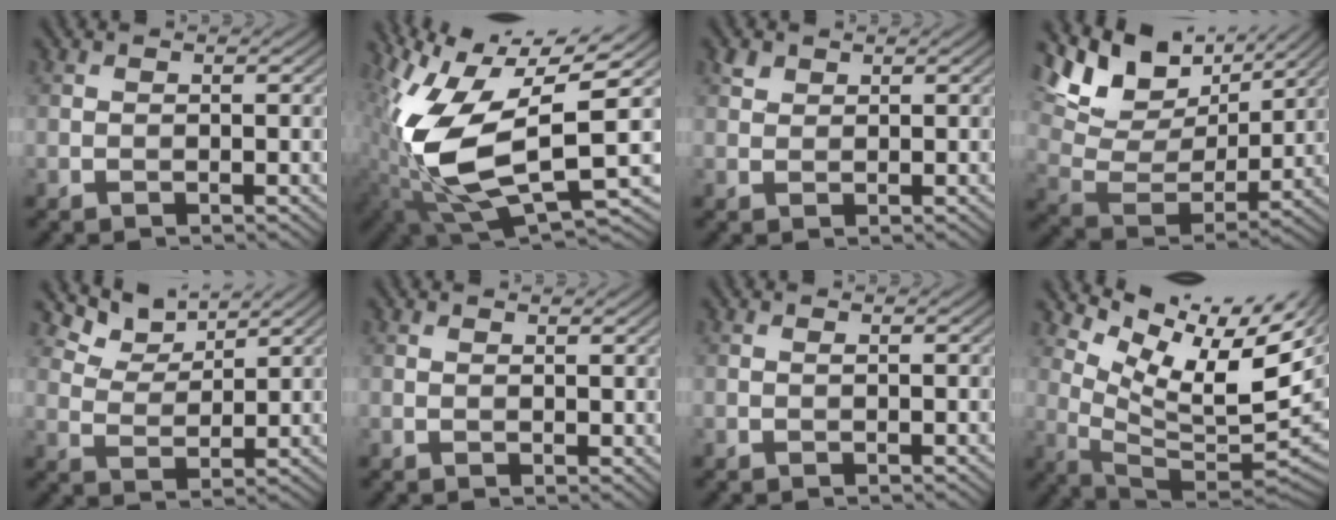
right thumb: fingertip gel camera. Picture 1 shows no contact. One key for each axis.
{"total": 14.1, "fx": 1.1, "fy": 6.2, "fz": 12.6, "tx": -0.264, "ty": -0.018, "tz": 0.023}
{"total": 1.4, "fx": 1.0, "fy": 0.9, "fz": 0.4, "tx": -0.010, "ty": 0.002, "tz": 0.019}
{"total": 12.3, "fx": 7.6, "fy": 6.3, "fz": 7.4, "tx": -0.177, "ty": 0.001, "tz": 0.137}
{"total": 5.4, "fx": 4.5, "fy": 2.0, "fz": 2.3, "tx": -0.062, "ty": 0.001, "tz": 0.093}
{"total": 0.8, "fx": 0.6, "fy": 0.2, "fz": 0.4, "tx": -0.009, "ty": -0.003, "tz": 0.012}
{"total": 0.0}
{"total": 13.7, "fx": 6.4, "fy": 5.6, "fz": 10.7, "tx": -0.190, "ty": -0.006, "tz": 0.125}